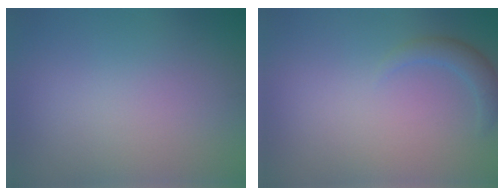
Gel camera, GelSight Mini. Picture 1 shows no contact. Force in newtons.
{"total": 1.6, "press": 1.6, "slide": 0.1}